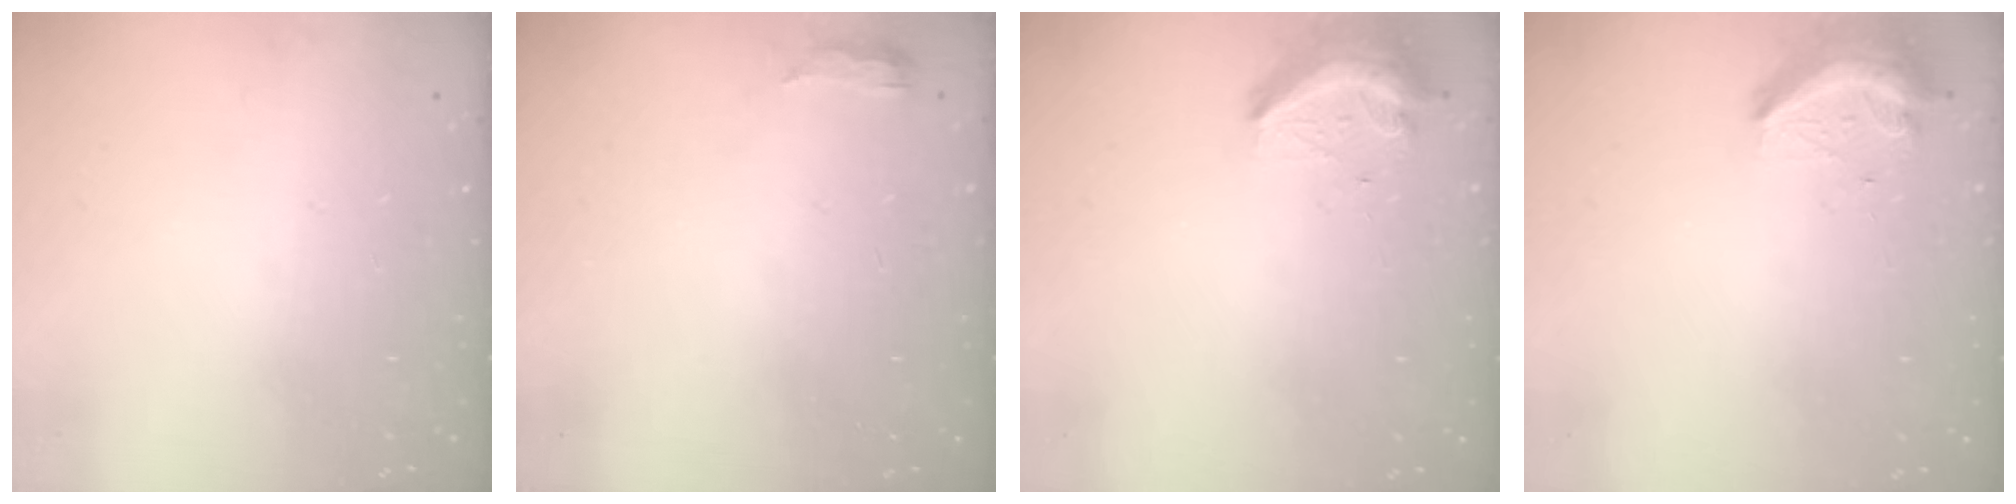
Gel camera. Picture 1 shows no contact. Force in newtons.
{"total": 4.0, "press": 3.7, "slide": 1.3}
{"total": 9.5, "press": 9.5, "slide": 0.6}
{"total": 9.5, "press": 9.5, "slide": 0.6}